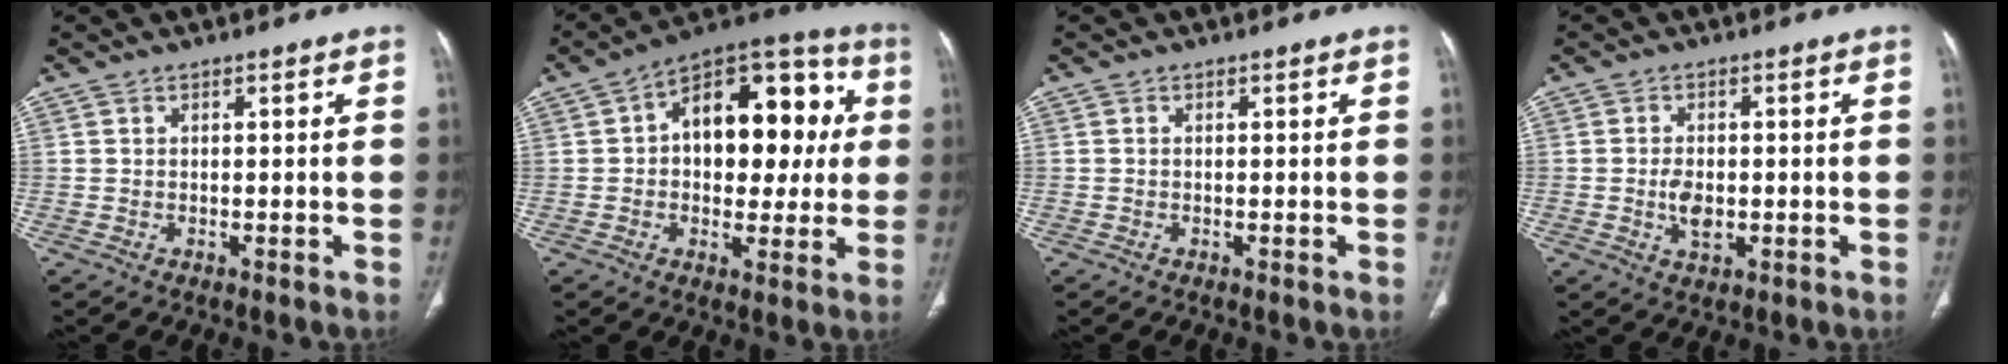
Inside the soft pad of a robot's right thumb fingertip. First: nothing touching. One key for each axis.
{"total": 20.1, "fx": 2.8, "fy": 12.0, "fz": 15.9, "tx": -0.174, "ty": 0.034, "tz": 0.034}
{"total": 0.0}
{"total": 4.2, "fx": -0.6, "fy": 2.5, "fz": 3.3, "tx": -0.059, "ty": -0.002, "tz": -0.009}